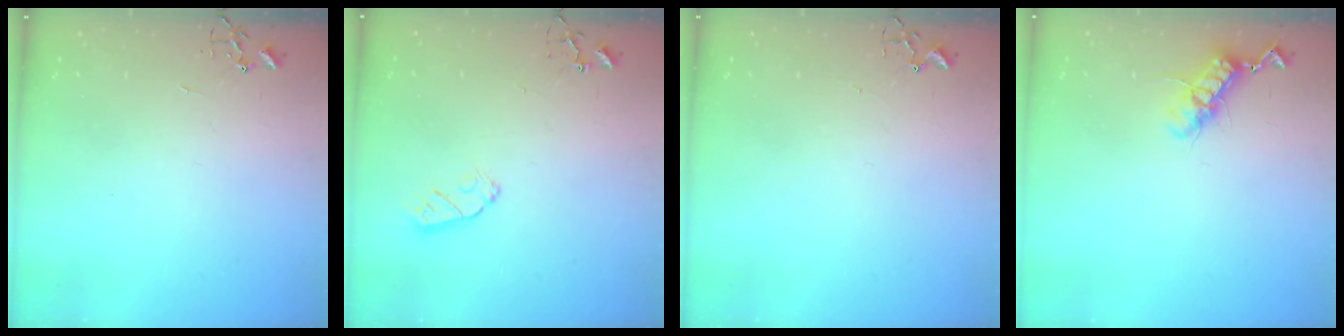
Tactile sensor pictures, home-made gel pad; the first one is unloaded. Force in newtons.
{"total": 5.5, "press": 5.4, "slide": 0.8}
{"total": 1.8, "press": 1.8, "slide": 0.2}
{"total": 11.0, "press": 10.9, "slide": 1.1}